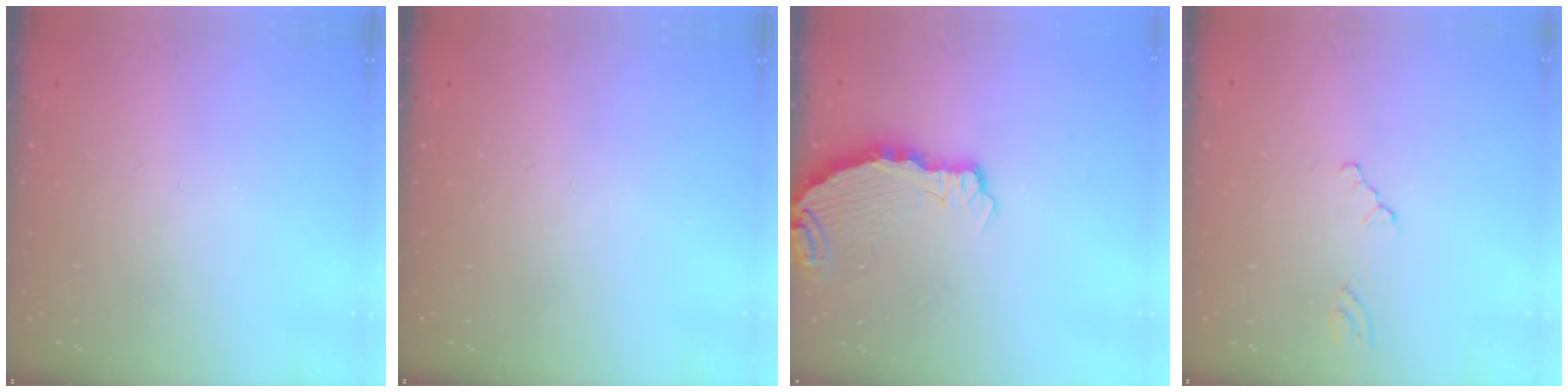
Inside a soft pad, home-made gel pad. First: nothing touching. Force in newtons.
{"total": 0.0}
{"total": 4.2, "press": 4.2, "slide": 0.4}
{"total": 1.3, "press": 1.3, "slide": 0.4}